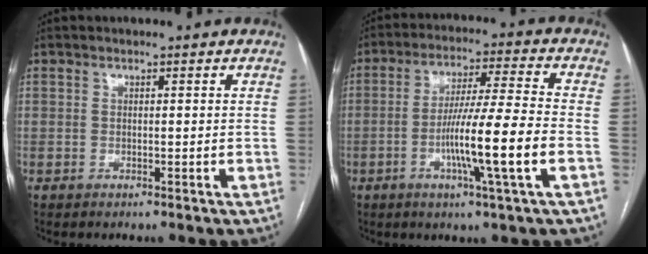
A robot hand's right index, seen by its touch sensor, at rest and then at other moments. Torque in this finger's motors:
{"motor_torque": [1.83, -0.31, 0.92, 0.21]}